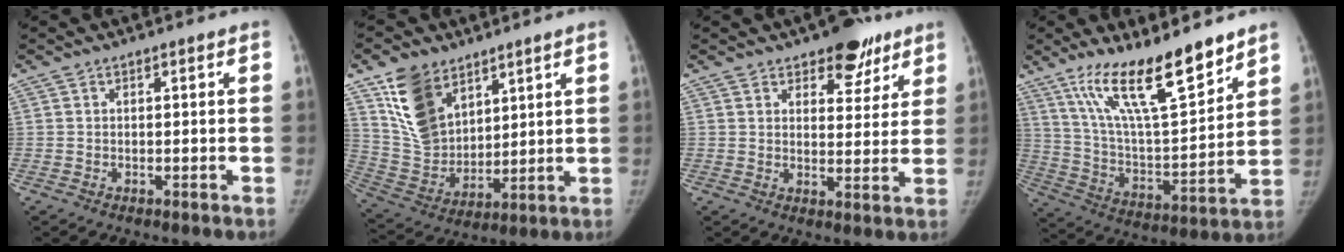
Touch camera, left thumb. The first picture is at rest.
{"total": 14.6, "force": [8.2, 9.4, 7.5], "torque": [-0.107, -0.040, 0.174]}
{"total": 8.3, "force": [5.6, 4.7, 4.0], "torque": [-0.006, -0.028, 0.077]}
{"total": 19.5, "force": [13.7, 4.9, 12.9], "torque": [-0.190, -0.078, 0.247]}